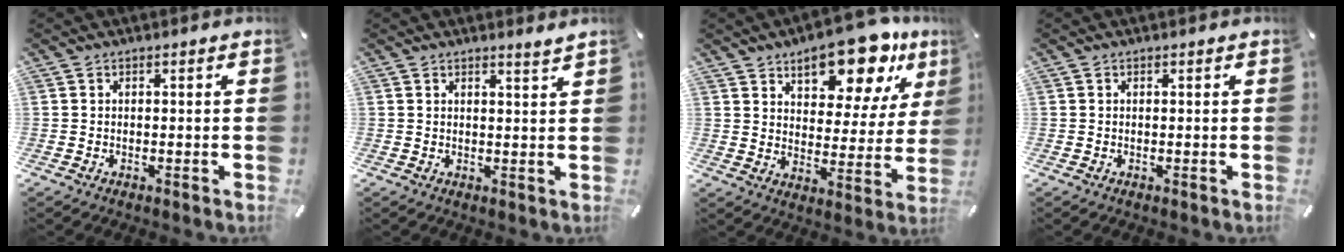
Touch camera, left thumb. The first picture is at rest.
{"total": 2.0, "force": [1.9, -0.3, 0.5], "torque": [-0.012, -0.013, 0.034]}
{"total": 16.7, "force": [12.1, 7.3, 8.9], "torque": [-0.117, -0.078, 0.203]}
{"total": 0.0}